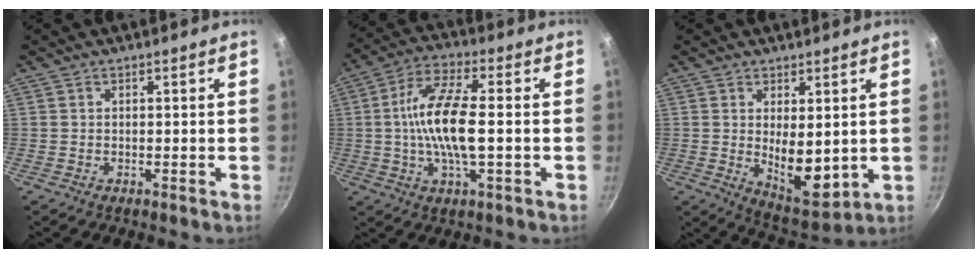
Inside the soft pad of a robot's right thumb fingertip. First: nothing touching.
{"total": 13.2, "force": [-0.6, 4.3, 12.5], "torque": [-0.242, 0.022, -0.023]}
{"total": 10.1, "force": [0.8, 4.6, 8.9], "torque": [-0.115, -0.034, 0.032]}